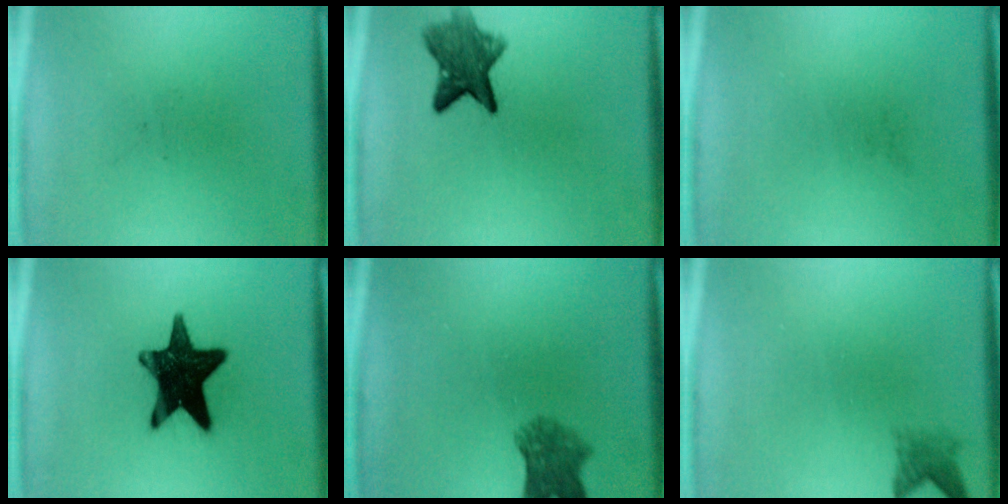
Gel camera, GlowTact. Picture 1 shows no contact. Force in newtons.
{"total": 7.5}
{"total": 0.0}
{"total": 16.4}
{"total": 5.3}
{"total": 2.2}